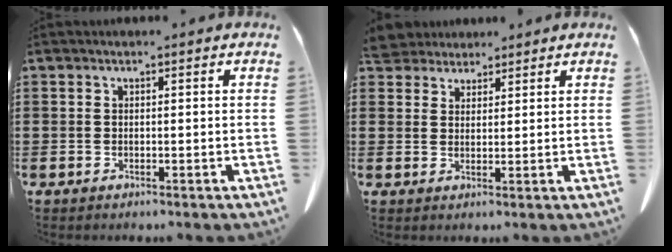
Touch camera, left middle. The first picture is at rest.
{"total": 3.6, "force": [3.4, 1.3, 0.1], "torque": [-0.016, -0.003, 0.065]}